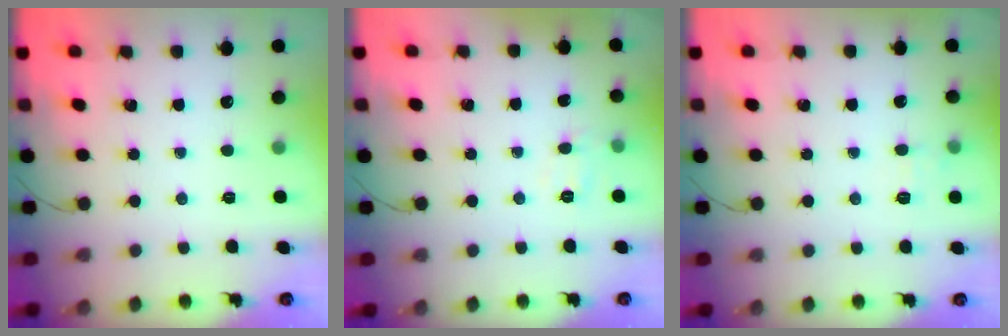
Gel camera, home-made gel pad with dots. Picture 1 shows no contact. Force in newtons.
{"total": 5.9, "press": 5.8, "slide": 1.4}
{"total": 4.9, "press": 4.7, "slide": 1.4}